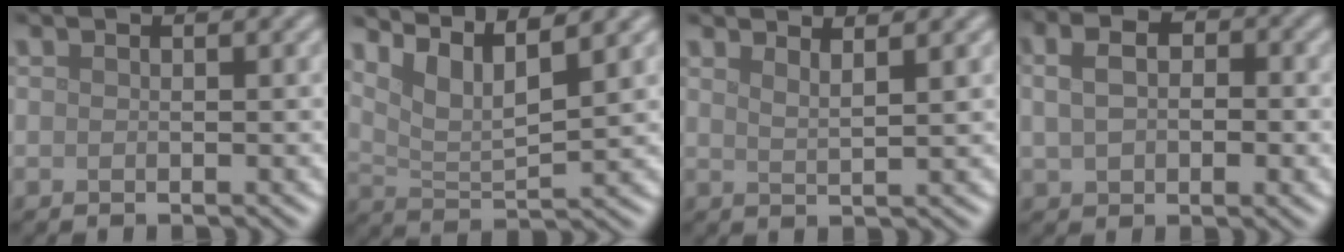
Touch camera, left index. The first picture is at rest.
{"total": 5.6, "force": [3.6, 1.4, 4.0], "torque": [-0.079, 0.003, 0.071]}
{"total": 2.2, "force": [1.7, 0.6, 1.2], "torque": [-0.007, 0.005, 0.017]}
{"total": 5.2, "force": [0.9, 3.7, 3.5], "torque": [-0.053, 0.014, -0.001]}